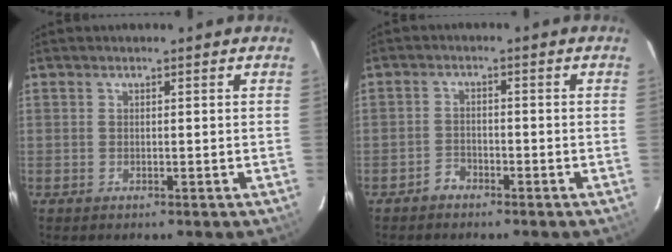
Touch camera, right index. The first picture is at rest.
{"total": 2.3, "force": [-2.0, 1.2, 0.2], "torque": [-0.003, 0.005, -0.035]}